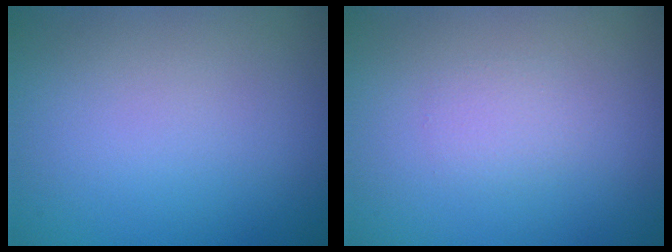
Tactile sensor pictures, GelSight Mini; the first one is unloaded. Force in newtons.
{"total": 1.2, "press": 1.2, "slide": 0.0}